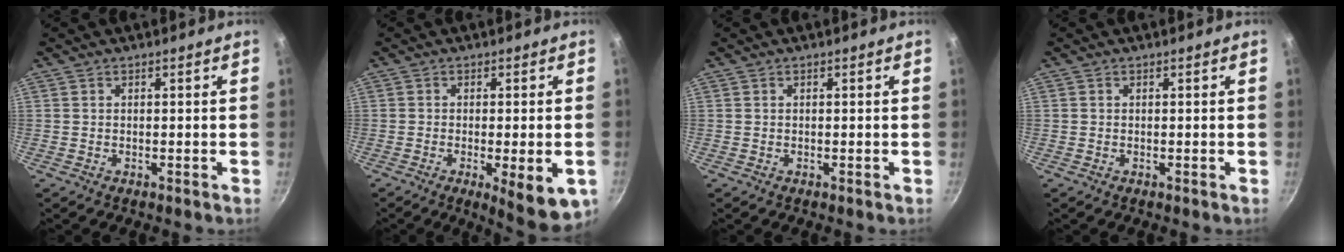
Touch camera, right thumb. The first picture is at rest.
{"total": 9.8, "force": [-3.3, 2.7, 8.8], "torque": [-0.116, -0.012, -0.039]}
{"total": 0.0}
{"total": 0.0}